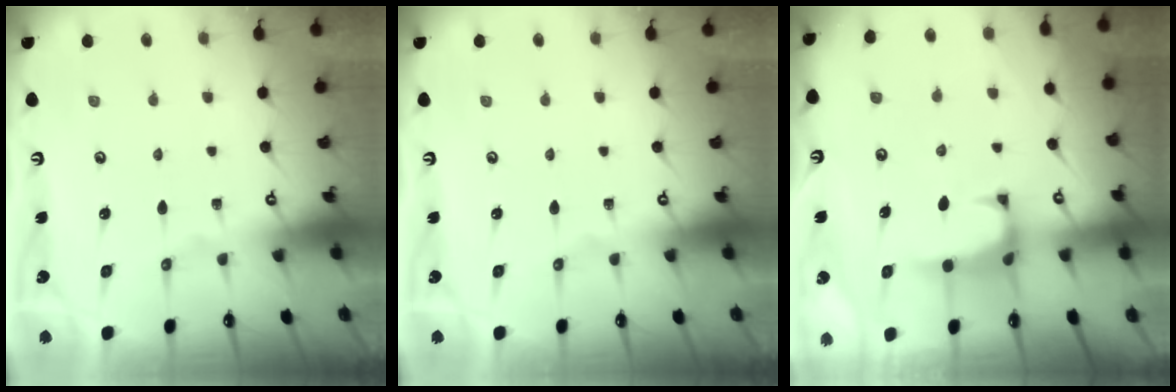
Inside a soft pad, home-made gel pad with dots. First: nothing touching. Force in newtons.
{"total": 0.0}
{"total": 0.8, "press": 0.6, "slide": 0.5}